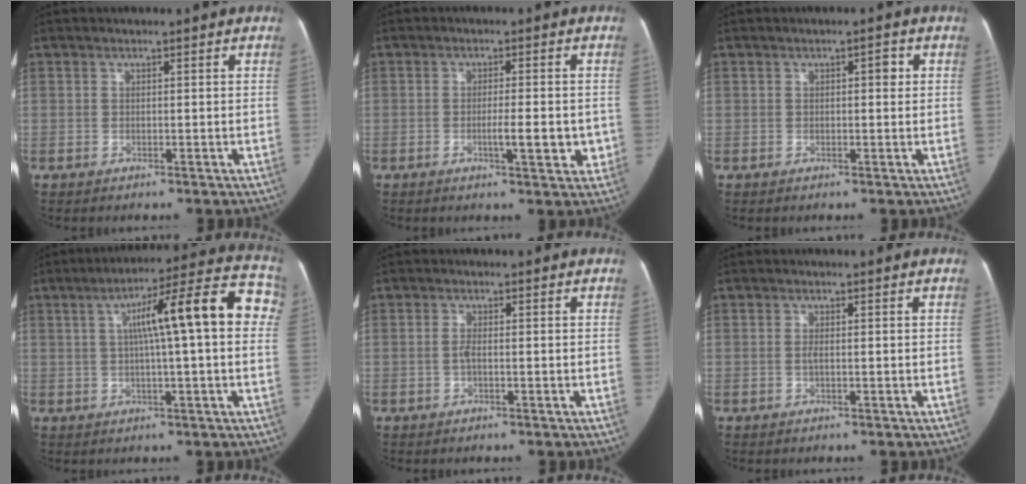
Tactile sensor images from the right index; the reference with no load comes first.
{"total": 5.4, "force": [-1.2, 1.3, 5.1], "torque": [-0.076, 0.000, -0.015]}
{"total": 1.7, "force": [0.3, 0.8, 1.4], "torque": [-0.020, 0.017, 0.005]}
{"total": 16.1, "force": [3.1, 1.9, 15.6], "torque": [-0.216, 0.048, 0.037]}
{"total": 1.3, "force": [-0.3, 0.4, 1.3], "torque": [-0.026, 0.003, -0.007]}
{"total": 1.0, "force": [-0.1, 0.3, 0.9], "torque": [-0.020, 0.001, -0.003]}